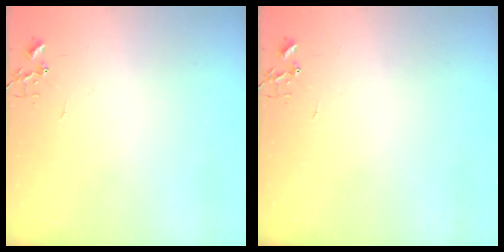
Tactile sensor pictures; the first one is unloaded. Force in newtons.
{"total": 0.0}